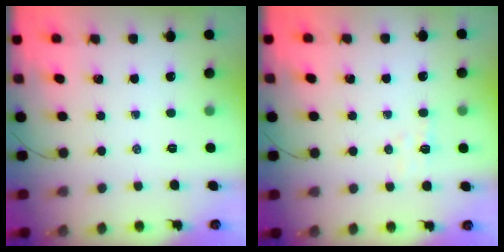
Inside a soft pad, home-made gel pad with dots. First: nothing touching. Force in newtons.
{"total": 4.7, "press": 4.6, "slide": 1.2}